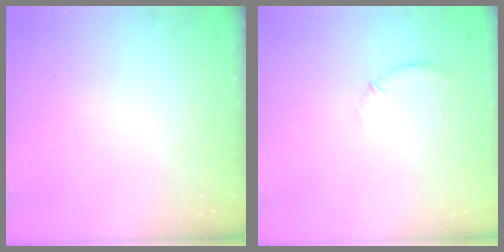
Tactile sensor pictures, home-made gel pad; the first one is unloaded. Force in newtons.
{"total": 5.8, "press": 5.4, "slide": 2.2}